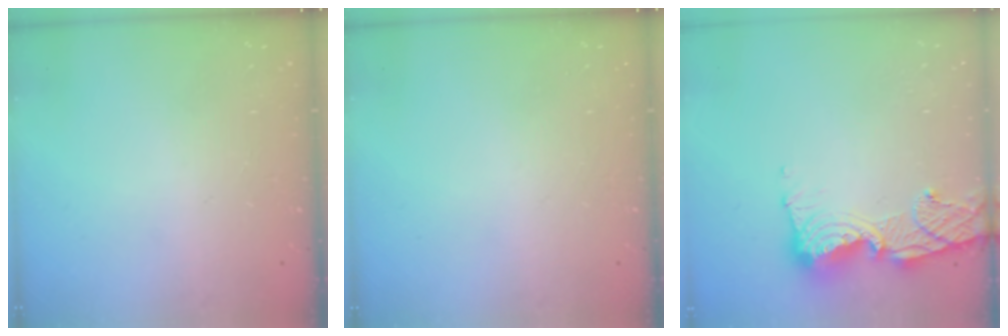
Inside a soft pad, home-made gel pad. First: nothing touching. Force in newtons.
{"total": 0.0}
{"total": 13.3, "press": 13.2, "slide": 1.6}